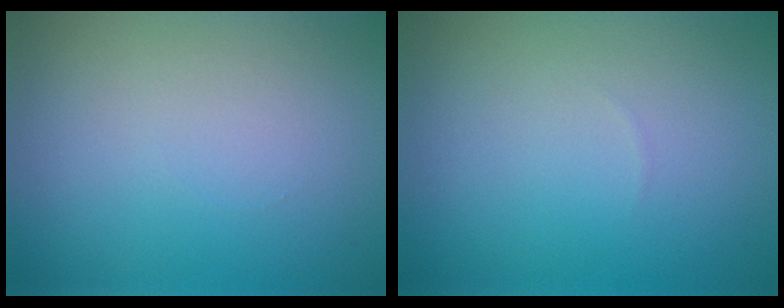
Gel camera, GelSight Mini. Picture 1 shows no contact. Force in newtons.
{"total": 0.0}